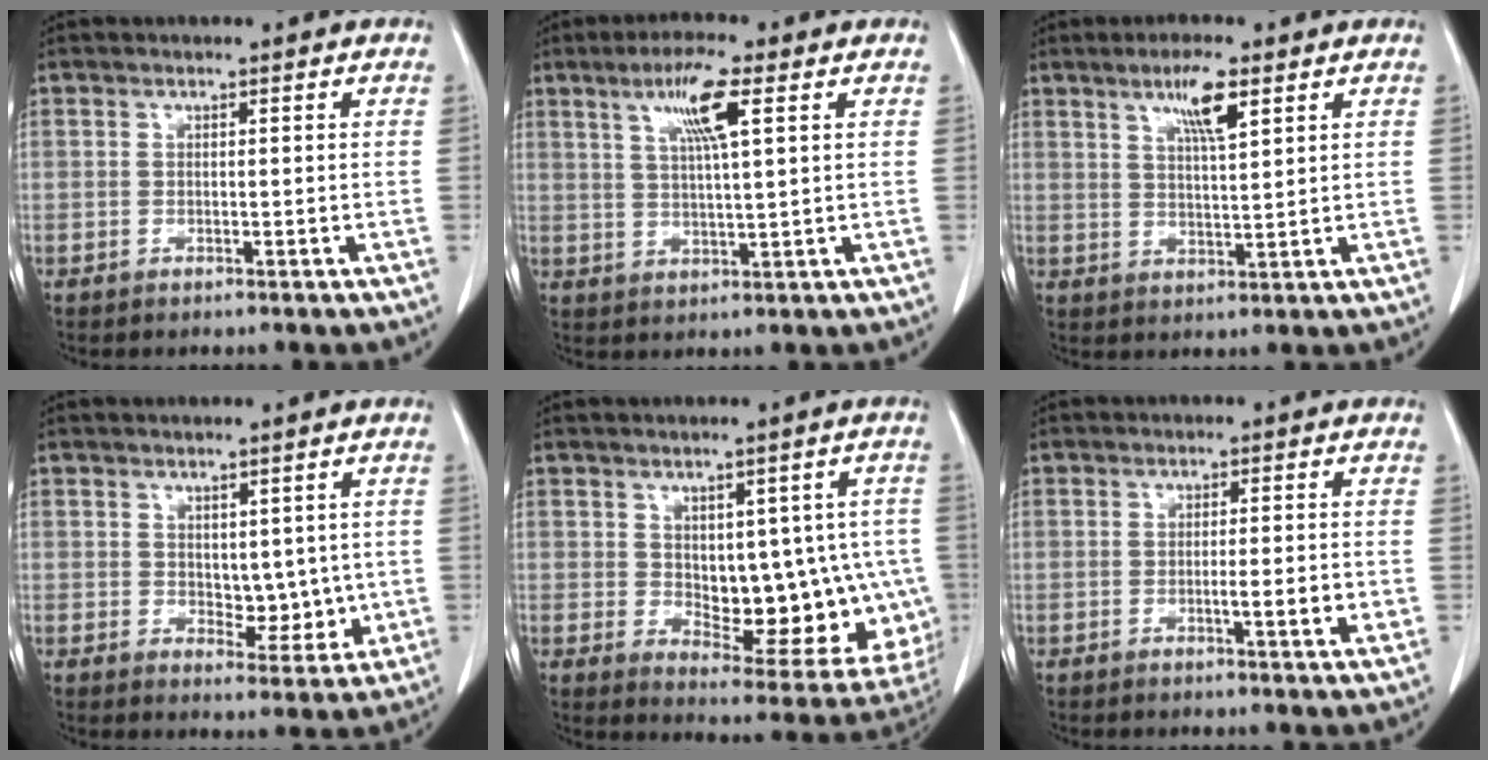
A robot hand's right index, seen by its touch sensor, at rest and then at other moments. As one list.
[{"total": 7.3, "force": [3.3, 0.3, 6.5], "torque": [-0.121, 0.004, 0.060]}, {"total": 5.8, "force": [3.2, 0.5, 4.7], "torque": [-0.086, -0.001, 0.057]}, {"total": 5.4, "force": [0.3, 3.1, 4.3], "torque": [-0.049, -0.008, 0.016]}, {"total": 16.0, "force": [-0.8, 8.1, 13.7], "torque": [-0.149, 0.007, 0.016]}, {"total": 4.0, "force": [-0.9, 0.3, 3.8], "torque": [-0.058, -0.004, -0.013]}]